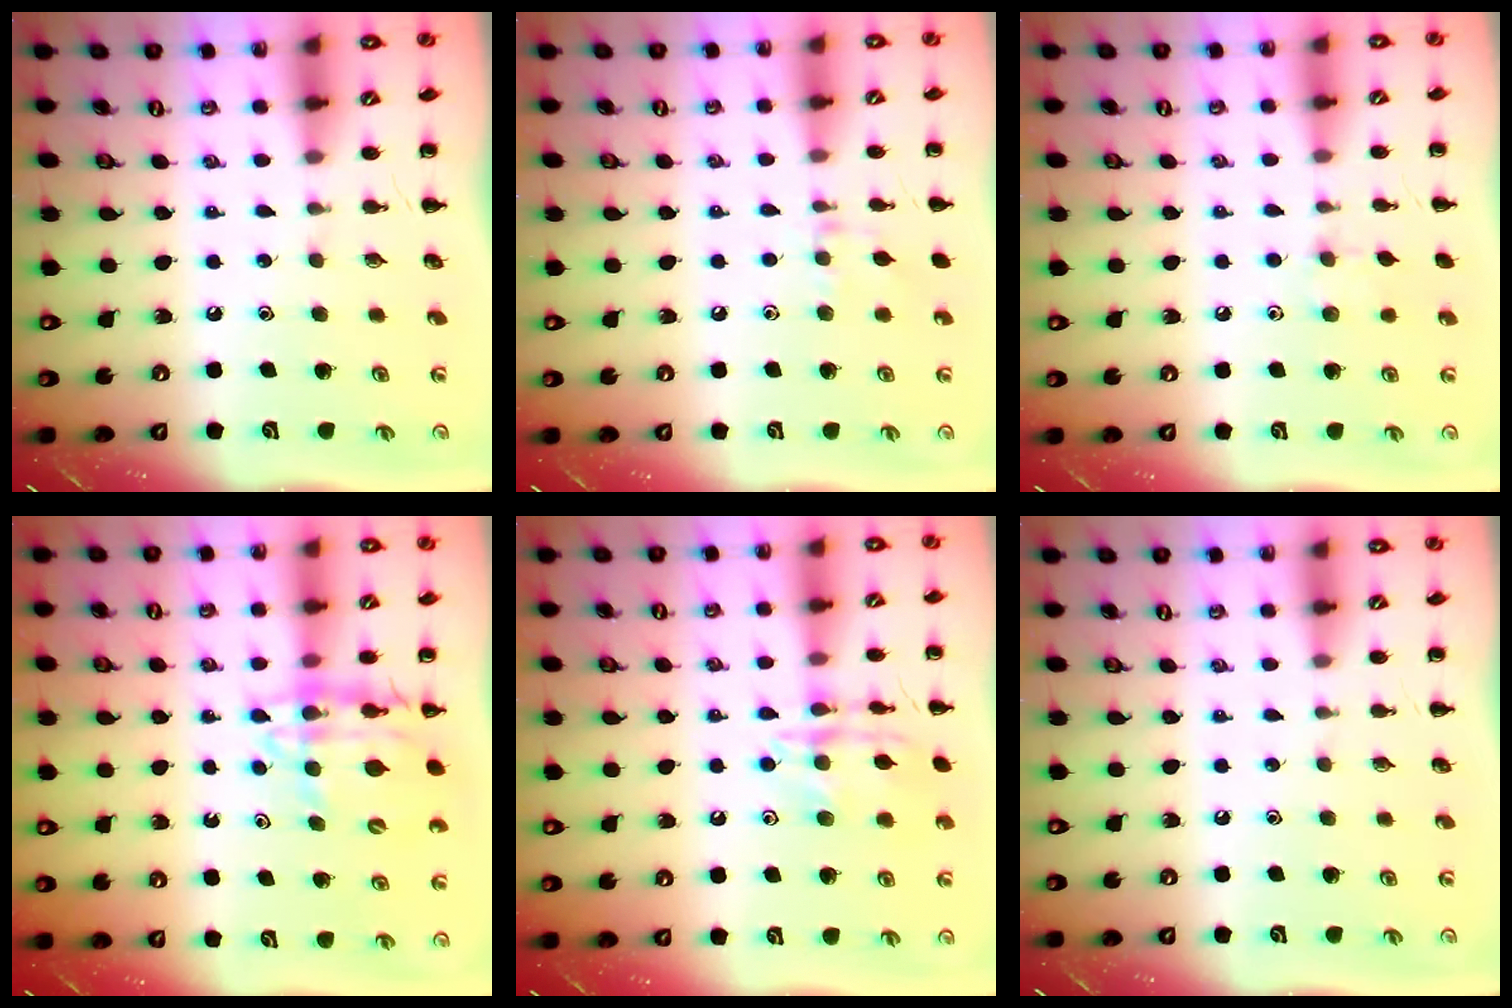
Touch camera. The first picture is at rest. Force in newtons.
{"total": 6.5, "press": 6.3, "slide": 1.6}
{"total": 4.9, "press": 4.5, "slide": 1.9}
{"total": 12.5, "press": 12.1, "slide": 3.3}
{"total": 13.5, "press": 13.5, "slide": 0.7}
{"total": 0.0}